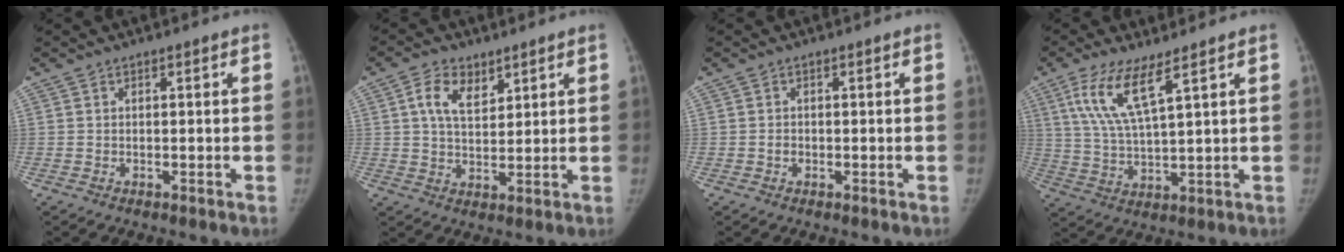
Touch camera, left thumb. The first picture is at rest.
{"total": 6.9, "force": [3.3, 4.0, 4.5], "torque": [-0.065, -0.017, 0.061]}
{"total": 1.0, "force": [-0.3, 0.8, 0.4], "torque": [-0.003, 0.004, -0.005]}
{"total": 9.4, "force": [5.1, 1.9, 7.7], "torque": [-0.168, -0.023, 0.108]}